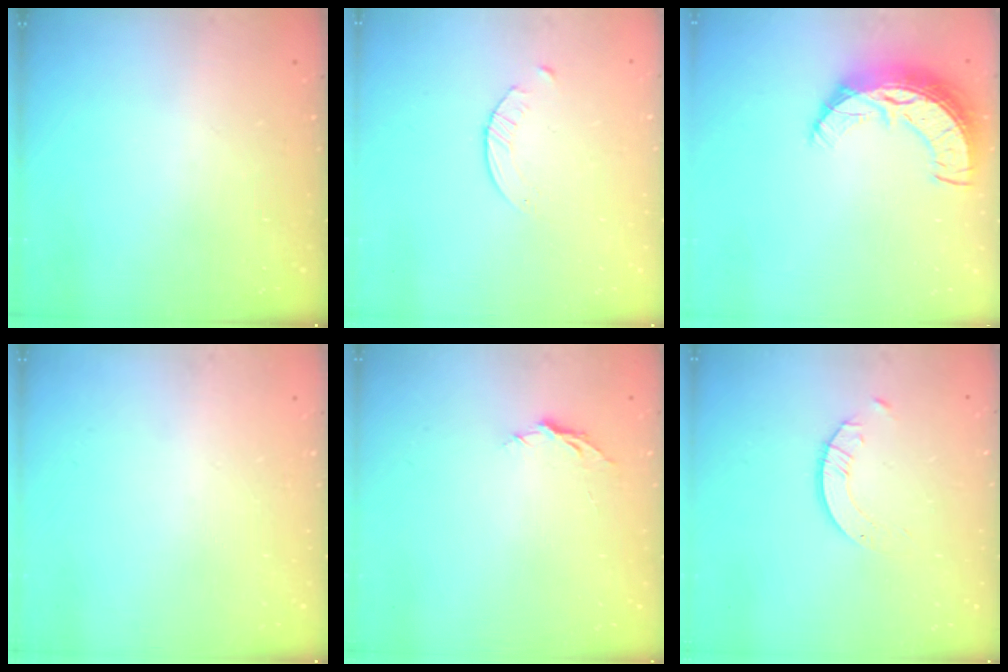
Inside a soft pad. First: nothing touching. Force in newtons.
{"total": 2.8, "press": 2.7, "slide": 0.3}
{"total": 11.2, "press": 11.1, "slide": 0.9}
{"total": 0.0}
{"total": 3.7, "press": 3.6, "slide": 0.4}
{"total": 2.3, "press": 2.3, "slide": 0.2}